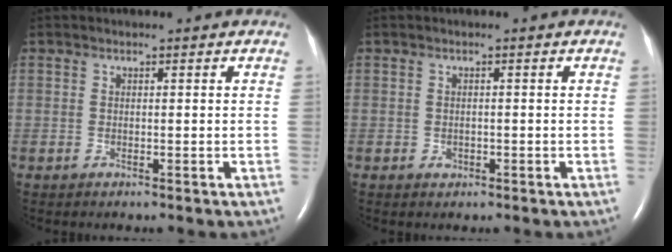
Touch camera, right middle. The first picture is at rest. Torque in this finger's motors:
{"motor_torque": [0.29, -0.20, -0.02, 0.00]}